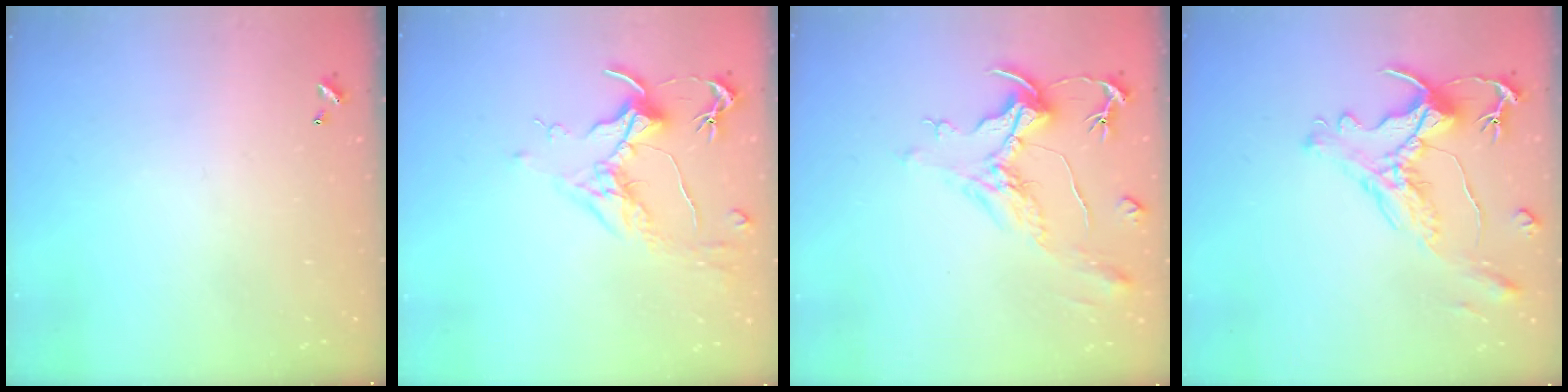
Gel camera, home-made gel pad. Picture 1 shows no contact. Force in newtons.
{"total": 1.8, "press": 1.5, "slide": 0.9}
{"total": 2.2, "press": 1.7, "slide": 1.4}
{"total": 2.8, "press": 2.5, "slide": 1.3}